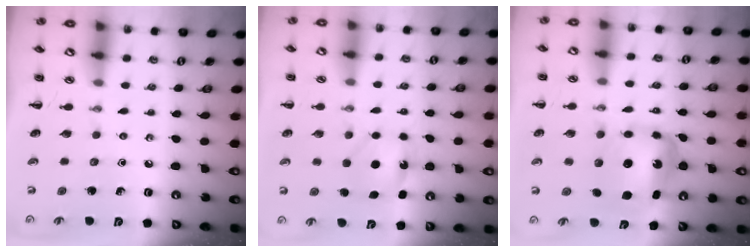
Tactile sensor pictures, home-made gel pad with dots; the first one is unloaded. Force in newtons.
{"total": 5.3, "press": 5.2, "slide": 1.2}
{"total": 6.3, "press": 6.1, "slide": 1.6}